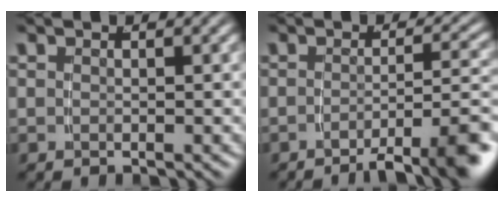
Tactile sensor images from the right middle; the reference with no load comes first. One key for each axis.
{"total": 6.5, "fx": -4.2, "fy": 1.0, "fz": 4.9, "tx": -0.051, "ty": 0.000, "tz": -0.068}